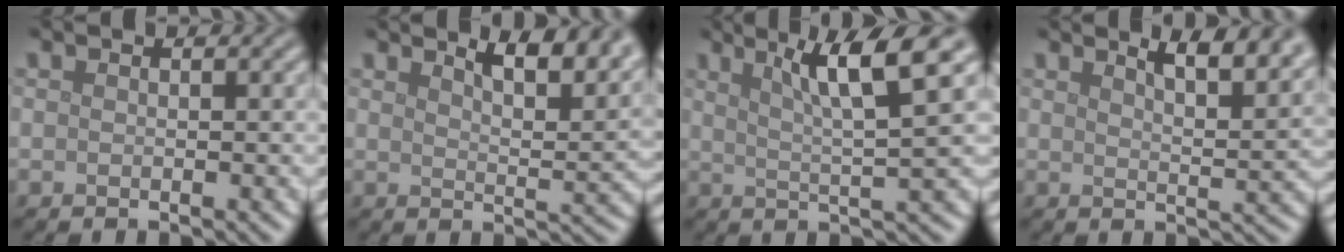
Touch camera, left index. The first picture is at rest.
{"total": 5.9, "force": [4.2, 1.8, 3.8], "torque": [-0.042, 0.009, 0.049]}
{"total": 6.6, "force": [3.2, 0.7, 5.8], "torque": [-0.086, 0.009, 0.055]}
{"total": 6.0, "force": [4.2, 1.8, 3.9], "torque": [-0.035, 0.021, 0.039]}